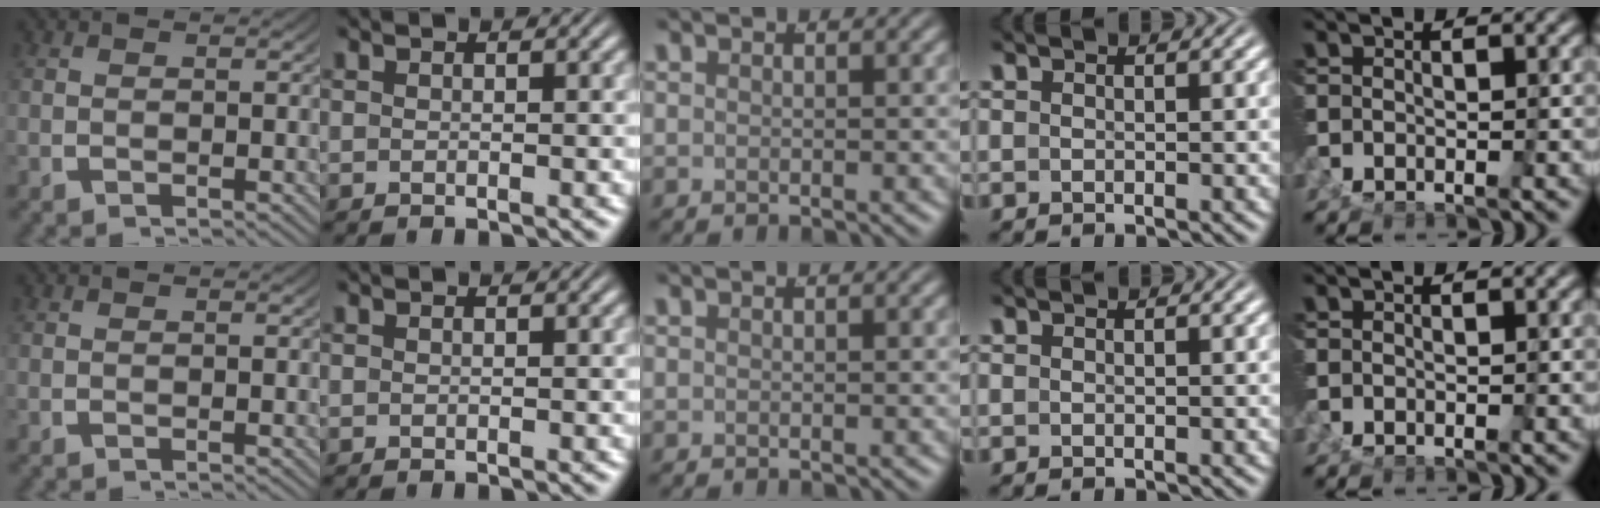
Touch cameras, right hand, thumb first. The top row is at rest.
{}